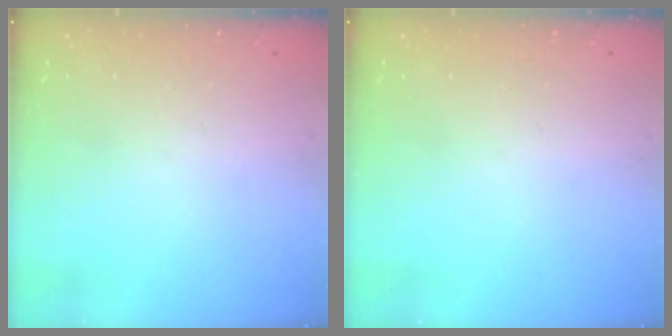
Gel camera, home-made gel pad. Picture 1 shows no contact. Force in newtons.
{"total": 0.0}